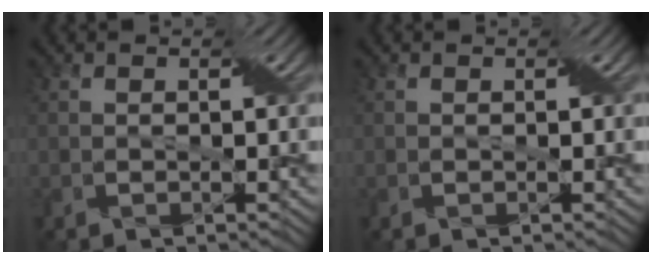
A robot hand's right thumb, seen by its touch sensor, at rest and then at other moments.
{"total": 0.0}